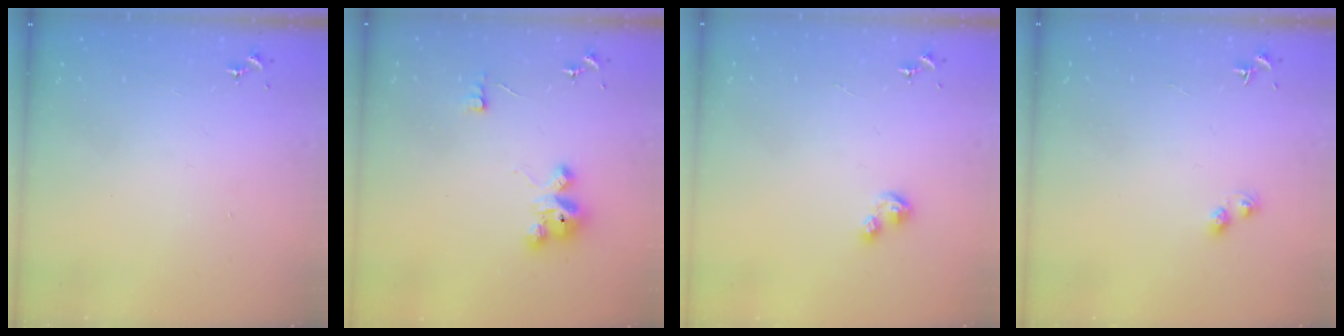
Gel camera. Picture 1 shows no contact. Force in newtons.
{"total": 5.5, "press": 5.5, "slide": 0.3}
{"total": 4.8, "press": 4.8, "slide": 0.4}
{"total": 3.6, "press": 3.6, "slide": 0.3}